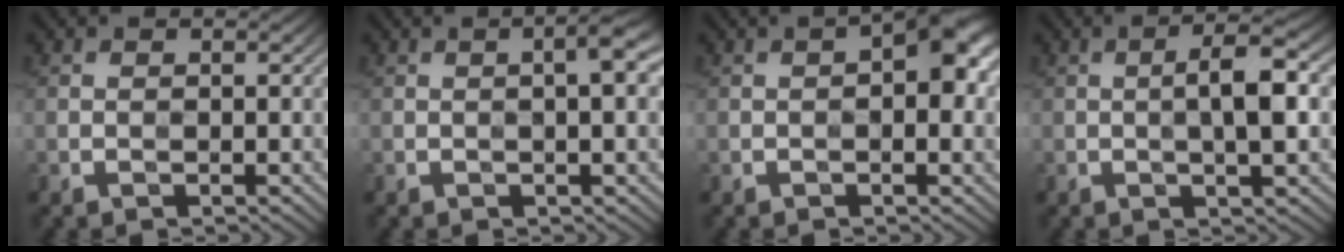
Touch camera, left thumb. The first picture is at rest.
{"total": 3.4, "force": [0.4, 0.5, 3.4], "torque": [-0.049, 0.008, 0.003]}
{"total": 5.8, "force": [0.5, 2.3, 5.3], "torque": [-0.071, 0.014, 0.001]}
{"total": 5.3, "force": [0.1, 1.0, 5.2], "torque": [-0.089, 0.012, -0.004]}